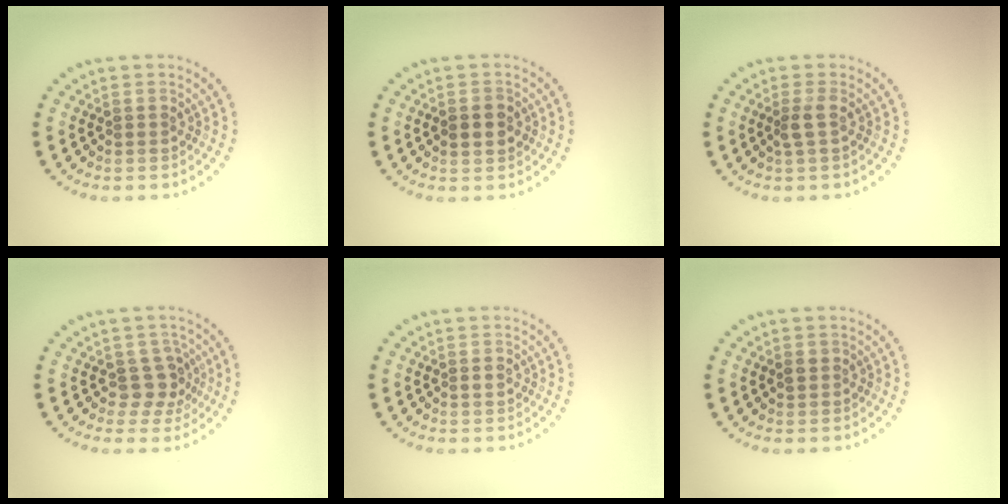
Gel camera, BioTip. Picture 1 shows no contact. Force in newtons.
{"total": 2.6, "press": 2.5, "slide": 0.1}
{"total": 1.3, "press": 1.0, "slide": 0.7}
{"total": 2.6, "press": 2.1, "slide": 1.5}
{"total": 0.9, "press": 0.9, "slide": 0.0}
{"total": 1.0, "press": 0.9, "slide": 0.4}